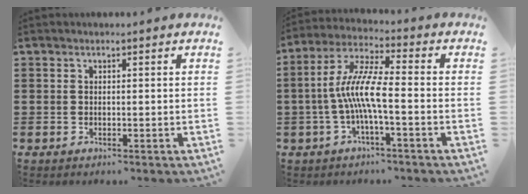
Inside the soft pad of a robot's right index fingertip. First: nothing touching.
{"total": 8.5, "force": [-1.9, 1.3, 8.1], "torque": [-0.176, -0.008, -0.043]}